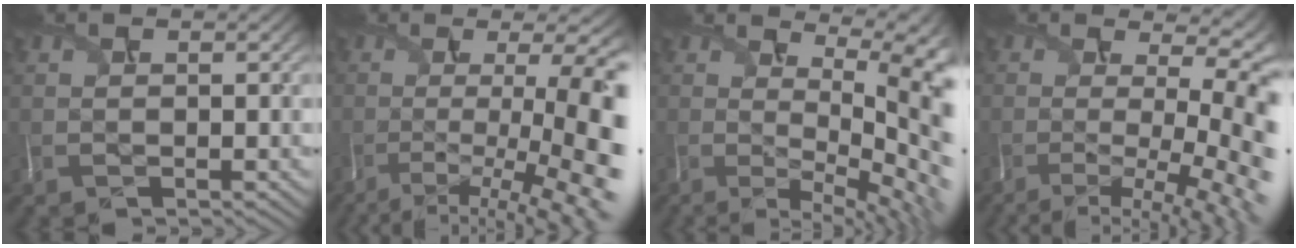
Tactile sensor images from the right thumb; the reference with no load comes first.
{"total": 13.1, "force": [-1.8, 3.4, 12.5], "torque": [-0.162, -0.007, -0.014]}
{"total": 13.2, "force": [0.6, 4.4, 12.5], "torque": [-0.149, 0.006, 0.036]}
{"total": 11.8, "force": [-1.7, 3.7, 11.1], "torque": [-0.127, -0.016, -0.016]}